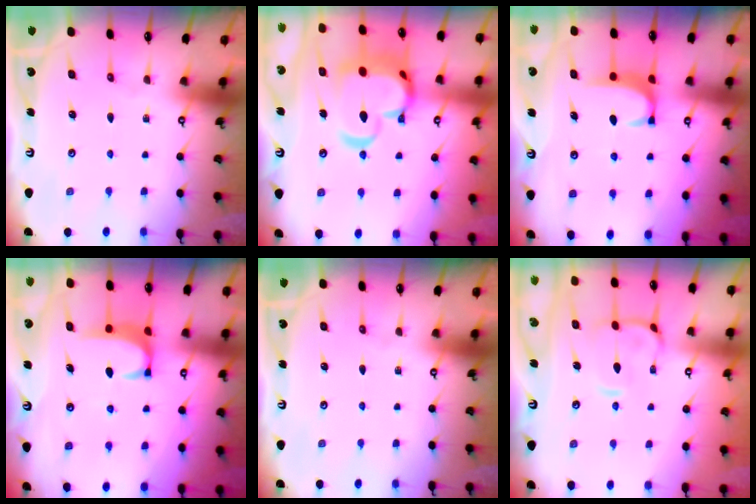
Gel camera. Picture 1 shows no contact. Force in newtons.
{"total": 11.4, "press": 11.3, "slide": 1.7}
{"total": 1.6, "press": 1.6, "slide": 0.5}
{"total": 2.3, "press": 2.3, "slide": 0.6}
{"total": 0.0}
{"total": 6.0, "press": 5.9, "slide": 1.4}